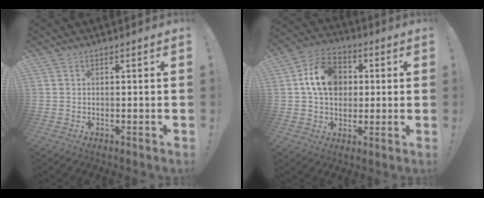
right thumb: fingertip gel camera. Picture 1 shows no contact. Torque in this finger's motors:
{"motor_torque": [0.62, 0.55, 0.06, 0.06, 0.04]}